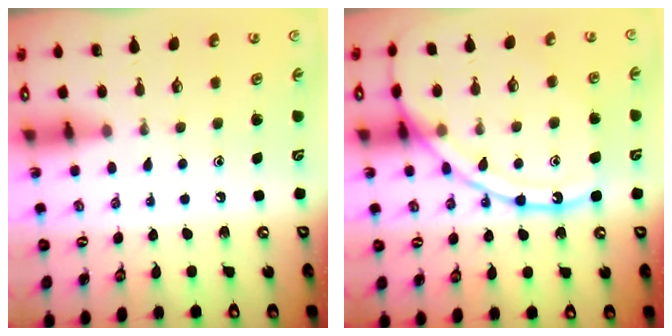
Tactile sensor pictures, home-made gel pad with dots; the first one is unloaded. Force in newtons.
{"total": 16.1, "press": 16.0, "slide": 1.6}